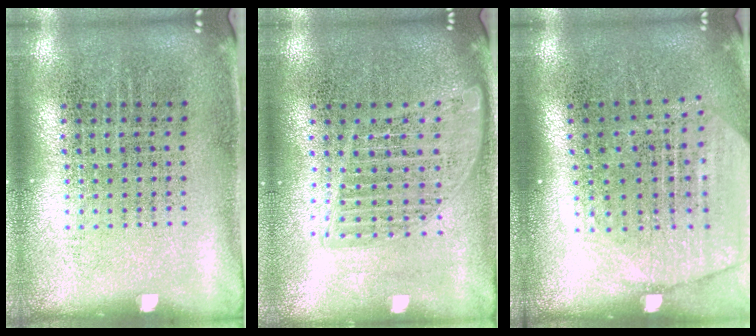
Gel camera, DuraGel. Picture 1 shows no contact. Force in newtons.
{"total": 1.5, "press": 1.4, "slide": 0.7}
{"total": 1.9, "press": 1.6, "slide": 1.0}